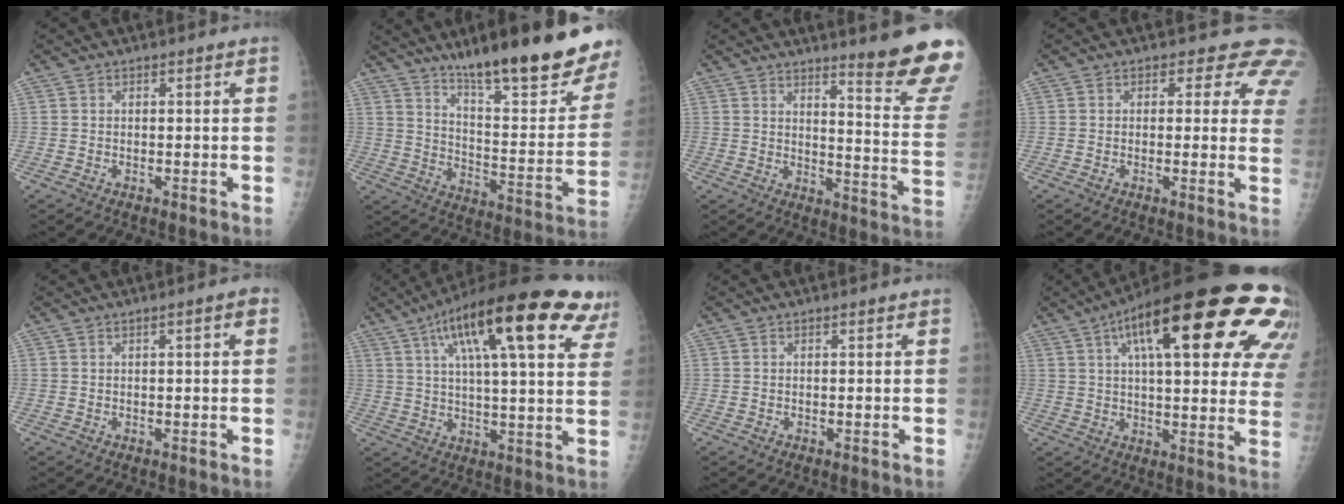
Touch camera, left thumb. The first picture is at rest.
{"total": 25.9, "force": [19.0, 4.3, 17.0], "torque": [-0.217, -0.098, 0.278]}
{"total": 15.4, "force": [12.6, 0.2, 8.8], "torque": [-0.092, -0.133, 0.159]}
{"total": 7.2, "force": [5.5, 4.0, 2.5], "torque": [0.018, -0.022, 0.034]}
{"total": 2.0, "force": [0.5, 0.4, 1.9], "torque": [-0.030, 0.008, 0.007]}
{"total": 26.6, "force": [13.5, 7.1, 21.8], "torque": [-0.317, 0.002, 0.194]}
{"total": 0.0}
{"total": 29.6, "force": [13.2, 9.4, 24.8], "torque": [-0.260, 0.005, 0.179]}